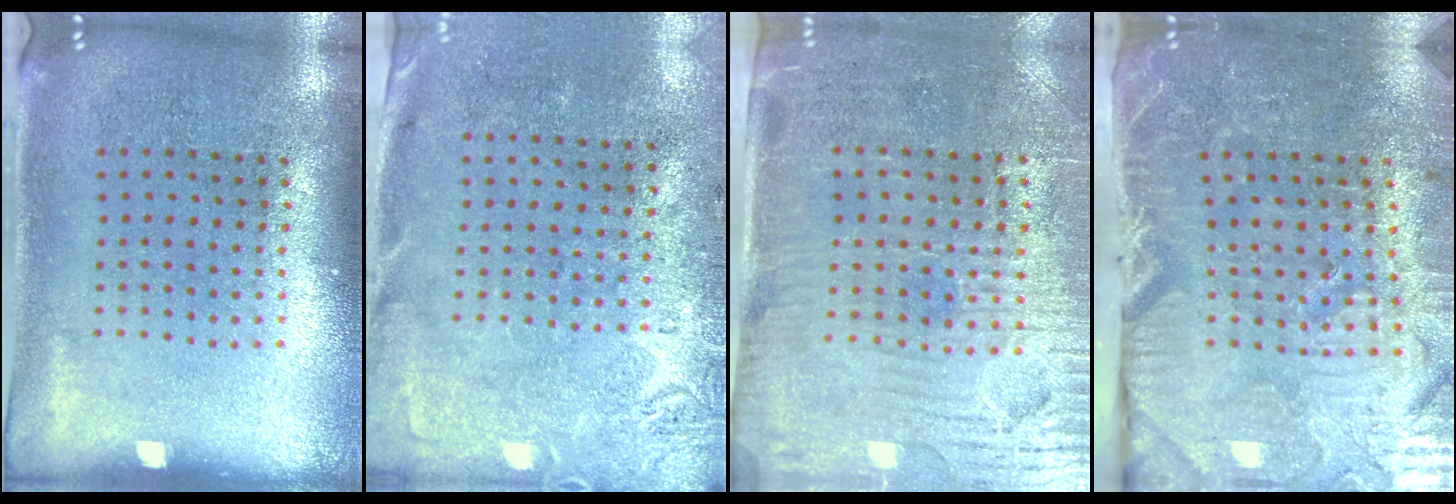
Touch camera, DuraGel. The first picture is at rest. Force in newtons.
{"total": 2.9, "press": 2.2, "slide": 1.8}
{"total": 3.8, "press": 3.5, "slide": 1.4}
{"total": 4.1, "press": 4.1, "slide": 0.8}